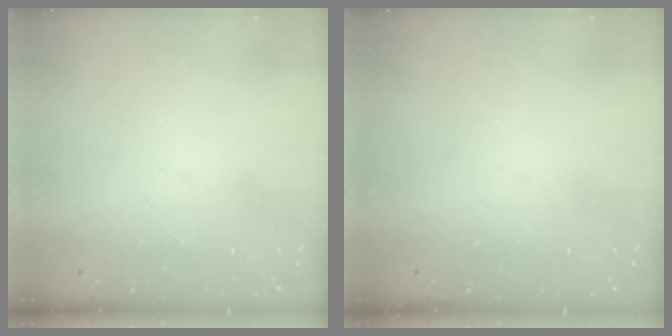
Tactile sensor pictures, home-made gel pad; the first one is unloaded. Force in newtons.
{"total": 0.0}